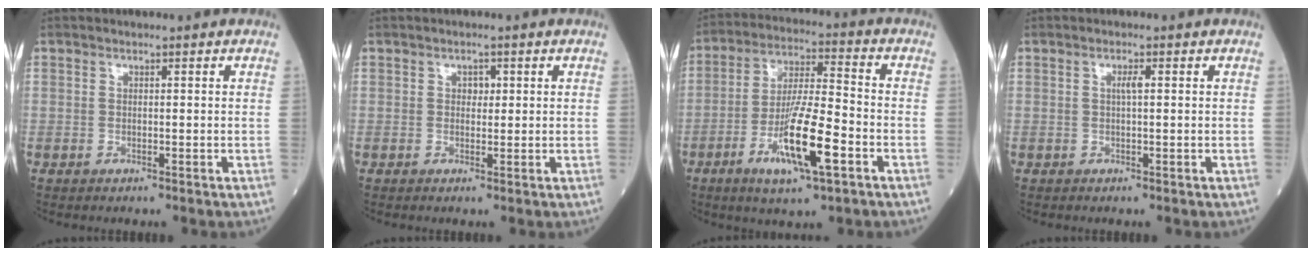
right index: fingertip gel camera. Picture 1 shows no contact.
{"total": 1.5, "force": [0.5, 1.1, 1.0], "torque": [-0.010, -0.001, 0.005]}
{"total": 12.7, "force": [-5.0, 1.6, 11.6], "torque": [-0.212, -0.012, -0.090]}
{"total": 1.3, "force": [0.3, 0.1, 1.3], "torque": [-0.025, 0.002, 0.003]}